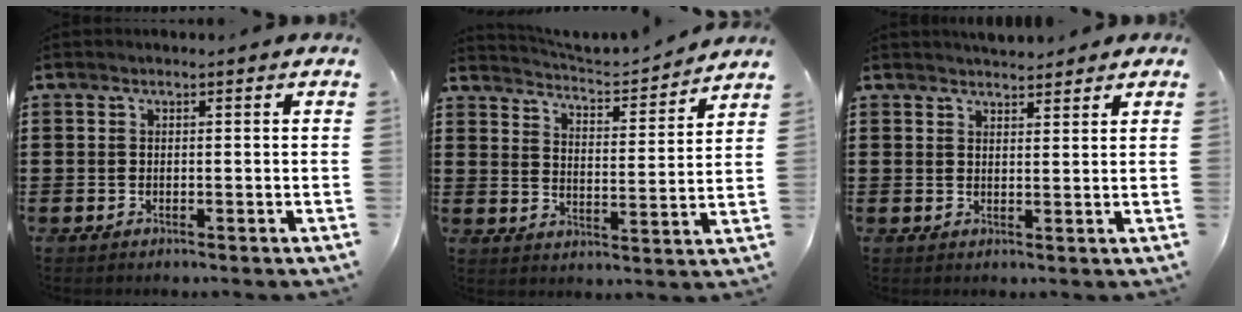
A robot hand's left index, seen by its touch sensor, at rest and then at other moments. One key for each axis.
{"total": 3.6, "fx": 3.6, "fy": -0.3, "fz": 0.2, "tx": -0.027, "ty": -0.035, "tz": 0.055}
{"total": 2.6, "fx": 2.5, "fy": 0.5, "fz": 0.3, "tx": -0.012, "ty": 0.000, "tz": 0.048}